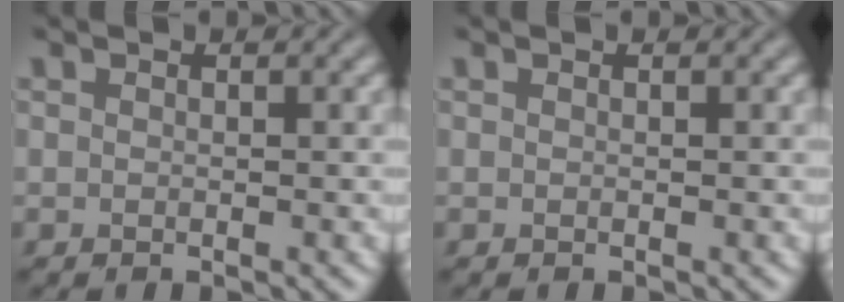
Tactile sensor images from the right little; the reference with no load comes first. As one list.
[{"total": 0.0}]